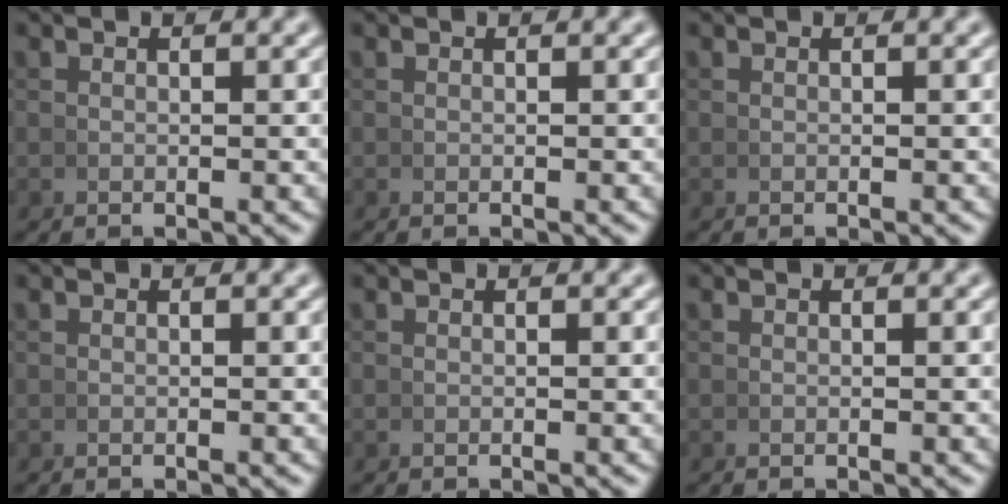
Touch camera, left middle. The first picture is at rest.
{"total": 0.0}
{"total": 0.8, "force": [0.1, -0.7, -0.2], "torque": [0.009, -0.003, 0.006]}
{"total": 0.0}
{"total": 0.0}
{"total": 0.0}